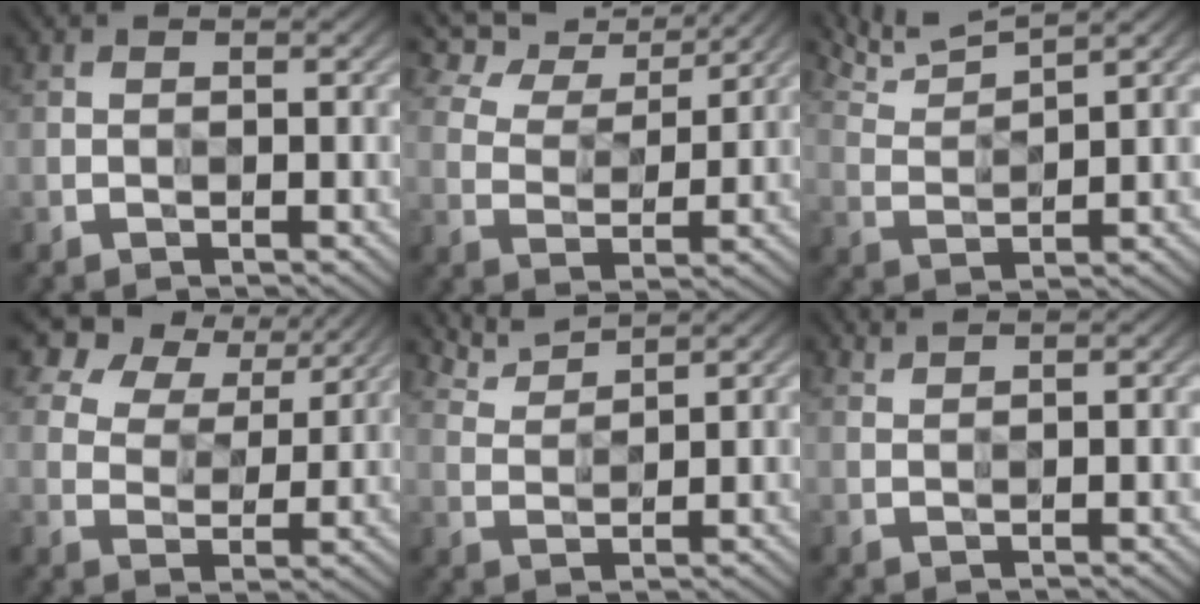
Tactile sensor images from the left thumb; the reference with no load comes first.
{"total": 7.8, "force": [6.9, 2.3, 2.6], "torque": [-0.064, 0.004, 0.113]}
{"total": 6.1, "force": [5.7, 0.6, 2.1], "torque": [-0.052, 0.011, 0.116]}
{"total": 8.6, "force": [6.2, 5.1, 3.2], "torque": [-0.068, 0.010, 0.097]}
{"total": 4.0, "force": [3.9, 0.2, 0.5], "torque": [-0.027, 0.004, 0.088]}
{"total": 2.0, "force": [2.0, -0.2, 0.1], "torque": [-0.003, 0.003, 0.045]}